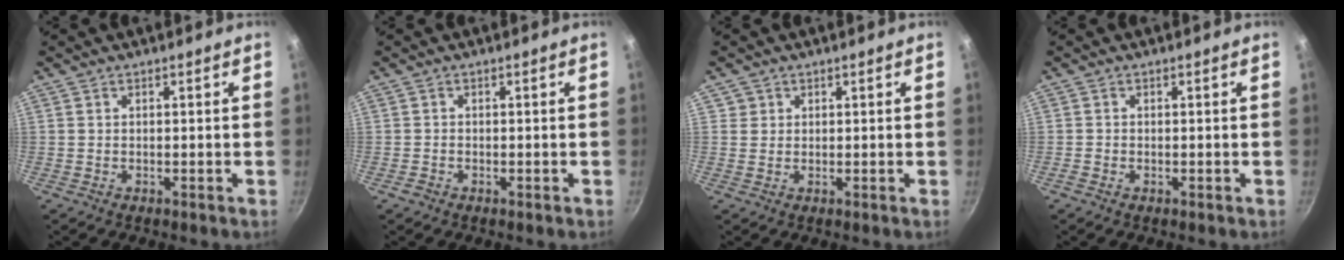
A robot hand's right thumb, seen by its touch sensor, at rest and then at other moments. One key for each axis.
{"total": 0.8, "fx": -0.4, "fy": 0.6, "fz": 0.2, "tx": -0.003, "ty": 0.002, "tz": -0.009}
{"total": 1.7, "fx": 0.6, "fy": 1.6, "fz": 0.2, "tx": 0.012, "ty": 0.007, "tz": 0.007}
{"total": 0.6, "fx": -0.3, "fy": 0.5, "fz": 0.2, "tx": -0.003, "ty": 0.000, "tz": -0.008}